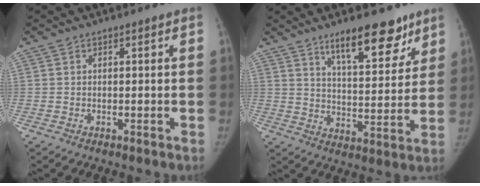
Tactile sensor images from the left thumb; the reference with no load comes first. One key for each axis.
{"total": 13.7, "fx": 9.3, "fy": 4.9, "fz": 8.7, "tx": -0.089, "ty": -0.057, "tz": 0.147}